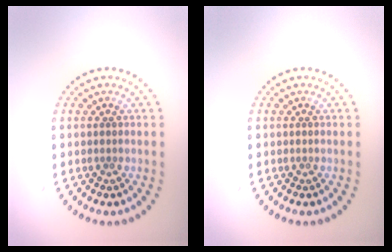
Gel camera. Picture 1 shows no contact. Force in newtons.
{"total": 0.0}